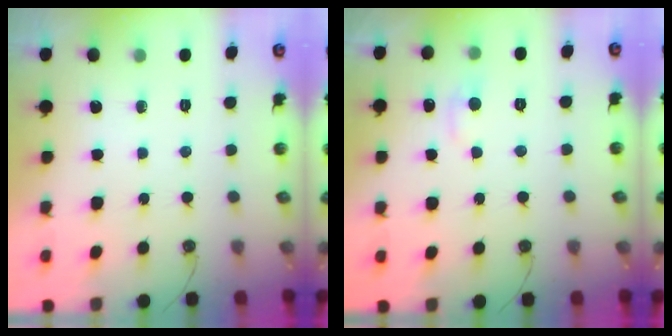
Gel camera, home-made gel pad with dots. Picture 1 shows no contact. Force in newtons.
{"total": 1.2, "press": 1.0, "slide": 0.7}